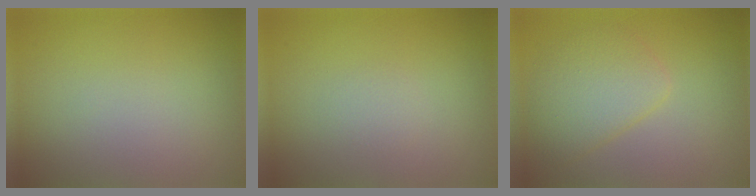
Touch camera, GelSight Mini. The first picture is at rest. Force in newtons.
{"total": 0.8, "press": 0.8, "slide": 0.1}
{"total": 3.7, "press": 3.7, "slide": 0.1}